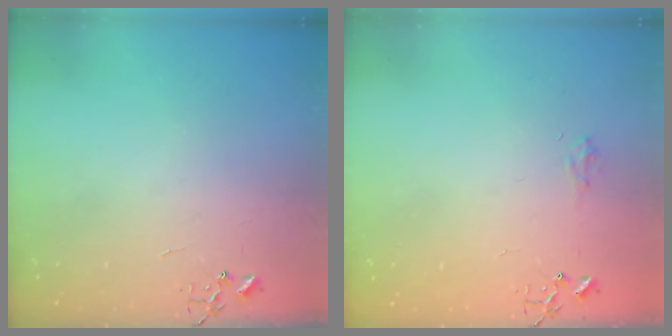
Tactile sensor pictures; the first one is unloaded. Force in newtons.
{"total": 6.7, "press": 6.6, "slide": 0.7}